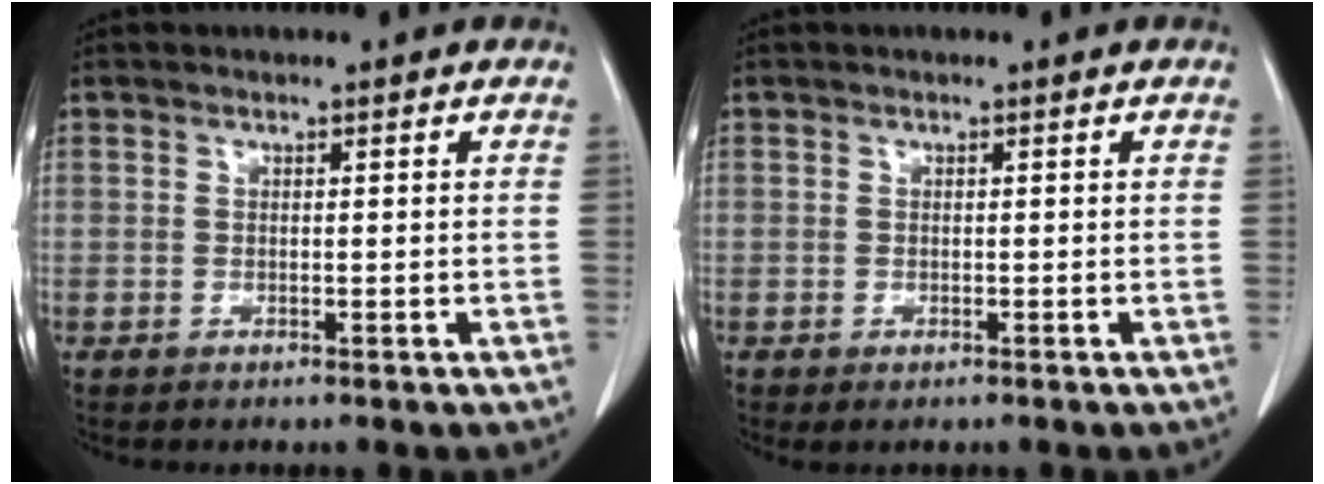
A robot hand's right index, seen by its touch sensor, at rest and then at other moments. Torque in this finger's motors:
{"motor_torque": [0.26, -0.21, 0.00, 0.00]}